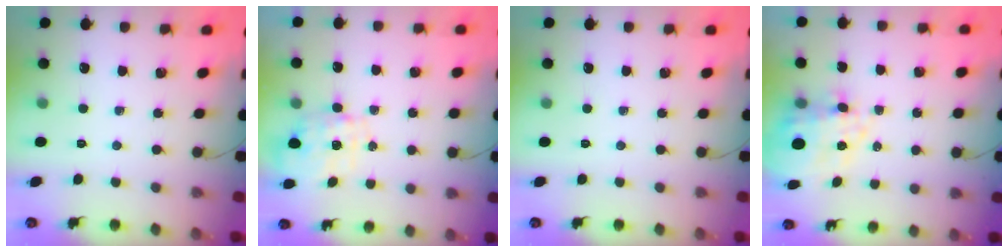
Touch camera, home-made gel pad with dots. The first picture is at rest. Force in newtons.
{"total": 2.8, "press": 2.7, "slide": 0.9}
{"total": 0.0}
{"total": 14.1, "press": 13.7, "slide": 3.4}